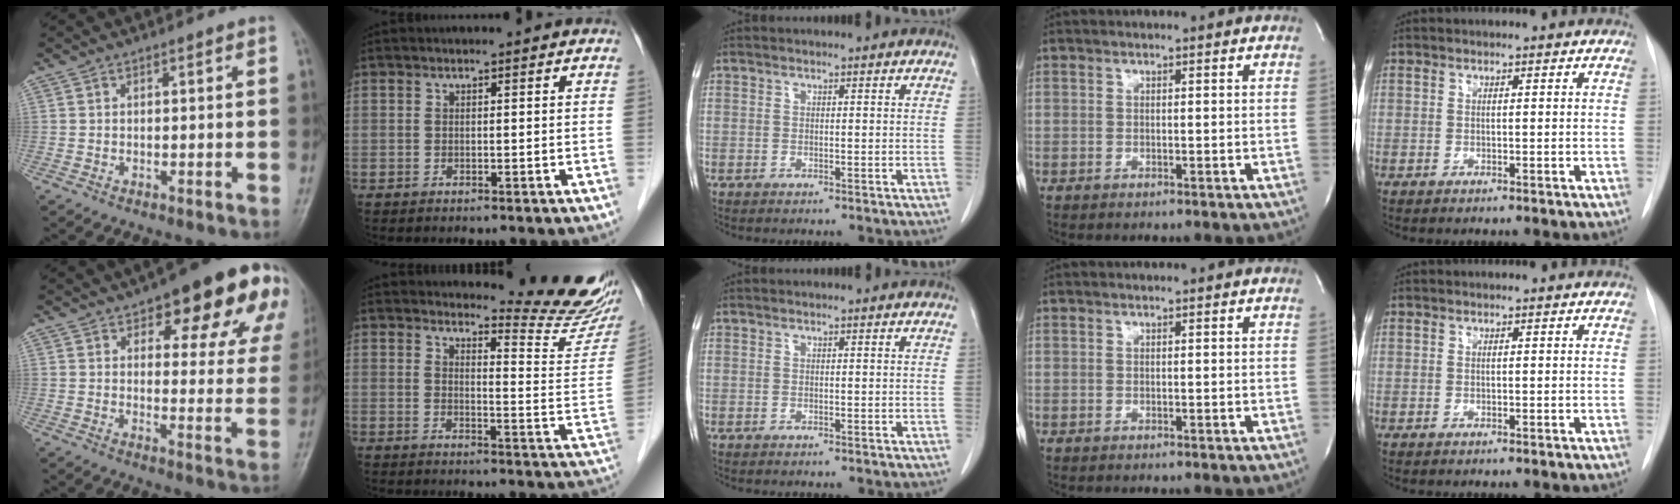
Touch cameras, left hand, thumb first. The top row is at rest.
{"thumb": {"total": 20.4, "force": [11.6, 7.8, 14.8], "torque": [-0.136, -0.029, 0.137]}, "index": {"total": 12.9, "force": [12.6, -0.4, 2.4], "torque": [-0.025, -0.103, 0.139]}}